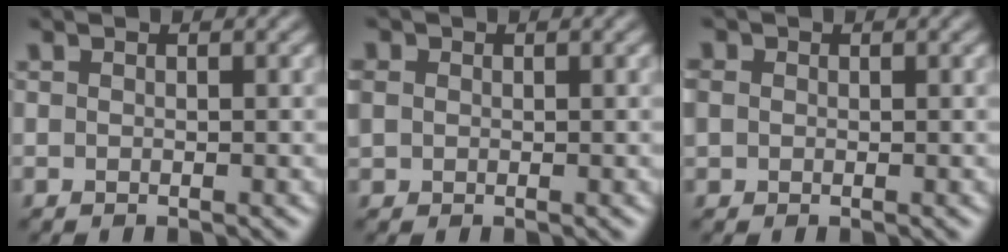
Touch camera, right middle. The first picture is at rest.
{"total": 2.4, "force": [0.5, 2.0, 1.2], "torque": [-0.042, 0.004, 0.009]}
{"total": 2.1, "force": [0.3, 1.8, 1.1], "torque": [-0.035, 0.003, 0.004]}